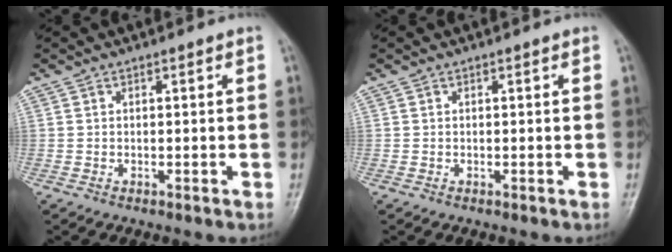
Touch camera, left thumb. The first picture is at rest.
{"total": 0.0}